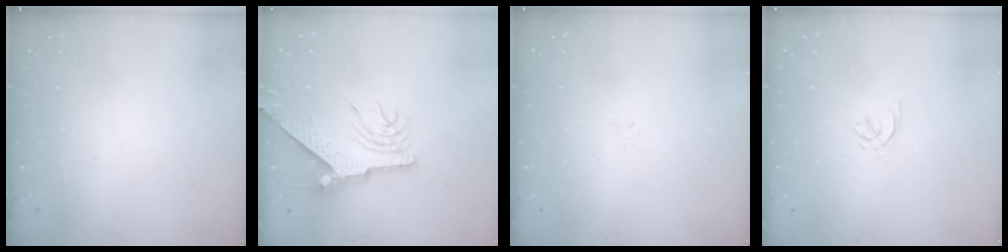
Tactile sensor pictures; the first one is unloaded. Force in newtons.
{"total": 9.9, "press": 9.9, "slide": 0.8}
{"total": 1.5, "press": 1.4, "slide": 0.3}
{"total": 2.1, "press": 2.0, "slide": 0.6}